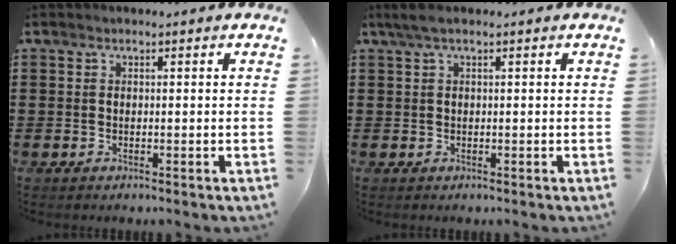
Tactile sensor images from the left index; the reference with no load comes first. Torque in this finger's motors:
{"motor_torque": [0.33, 0.00, 0.20, 0.05]}